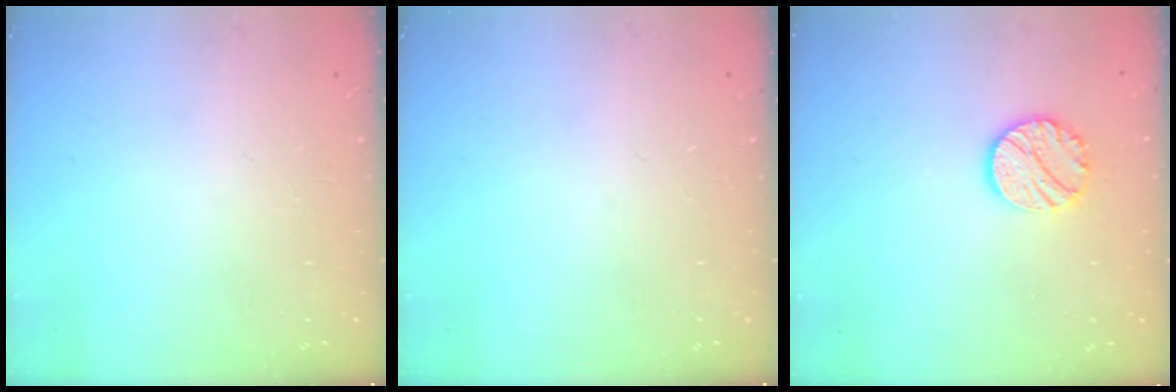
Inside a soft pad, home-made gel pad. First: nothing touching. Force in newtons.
{"total": 0.0}
{"total": 10.5, "press": 10.5, "slide": 0.4}